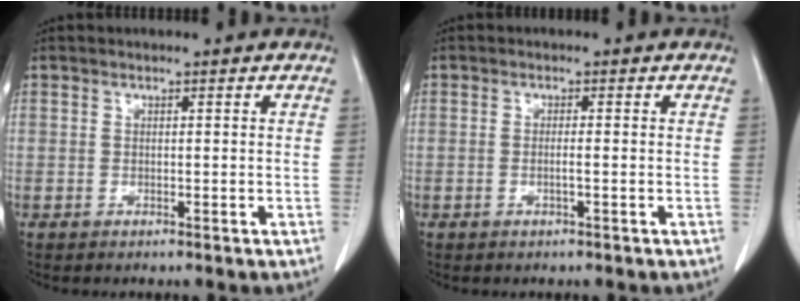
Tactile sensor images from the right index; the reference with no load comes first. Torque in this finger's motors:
{"motor_torque": [-0.05, 0.01, -0.07, 0.00]}